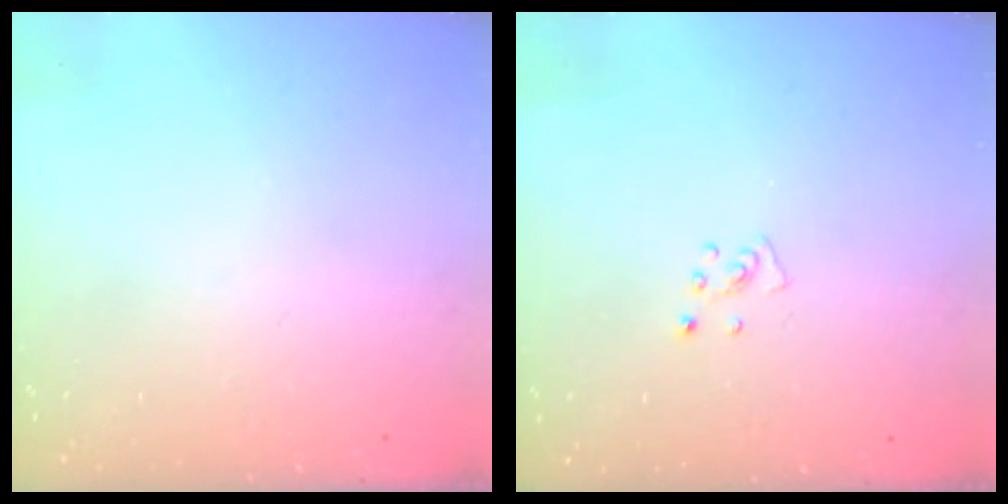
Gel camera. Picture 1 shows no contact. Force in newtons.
{"total": 3.8, "press": 3.8, "slide": 0.4}